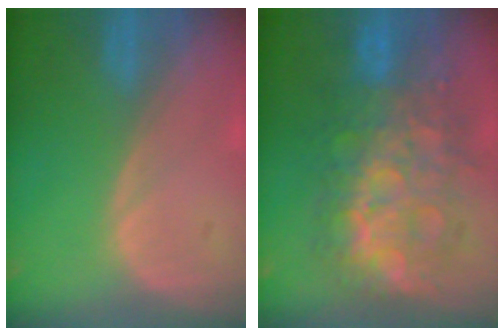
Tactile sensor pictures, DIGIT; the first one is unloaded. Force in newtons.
{"total": 12.4, "press": 12.3, "slide": 1.3}